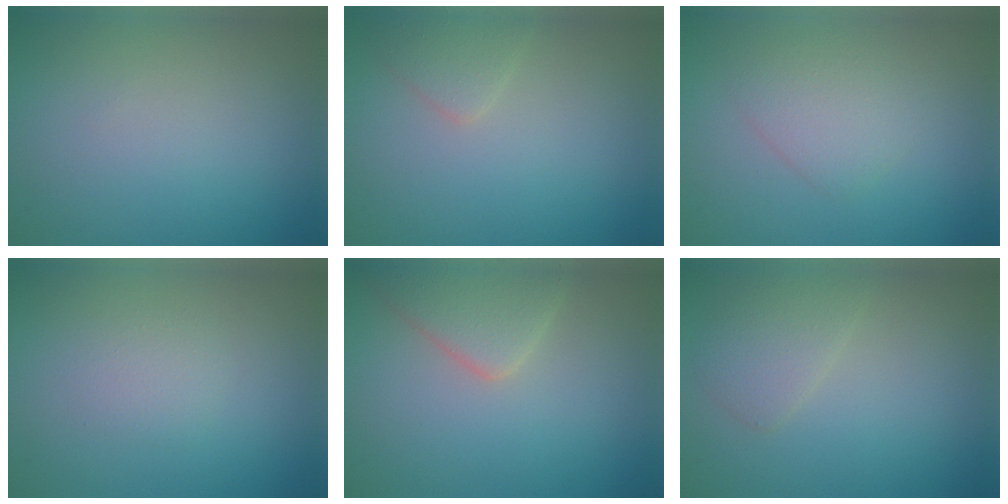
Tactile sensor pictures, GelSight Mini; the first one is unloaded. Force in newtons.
{"total": 1.6, "press": 1.6, "slide": 0.1}
{"total": 2.2, "press": 2.2, "slide": 0.1}
{"total": 1.2, "press": 1.2, "slide": 0.0}
{"total": 3.9, "press": 3.9, "slide": 0.1}
{"total": 2.1, "press": 2.1, "slide": 0.1}